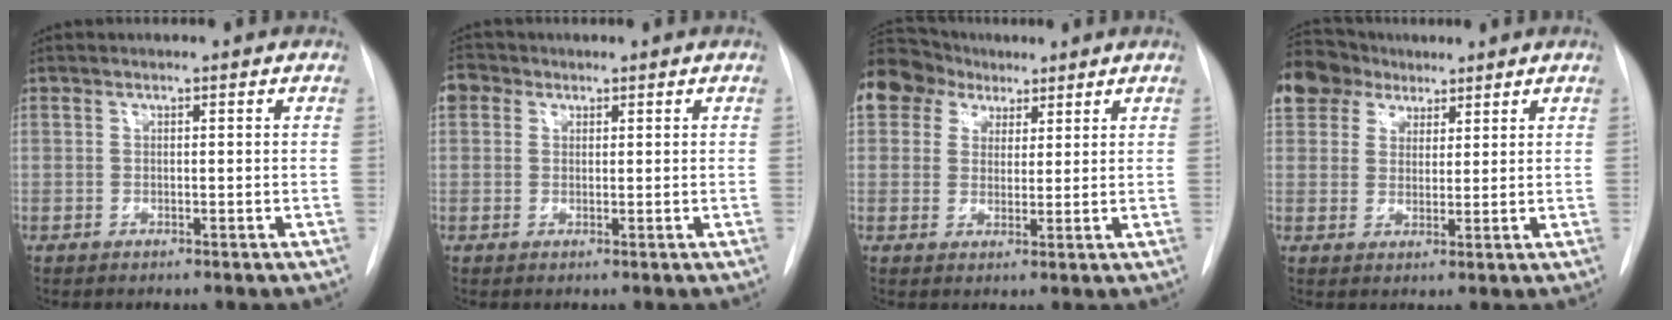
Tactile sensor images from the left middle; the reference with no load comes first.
{"total": 2.9, "force": [1.2, 2.4, 0.9], "torque": [-0.021, 0.013, 0.020]}
{"total": 14.3, "force": [8.3, 10.7, 4.5], "torque": [-0.134, 0.066, 0.159]}
{"total": 9.6, "force": [6.8, 6.5, 1.8], "torque": [-0.044, 0.036, 0.132]}